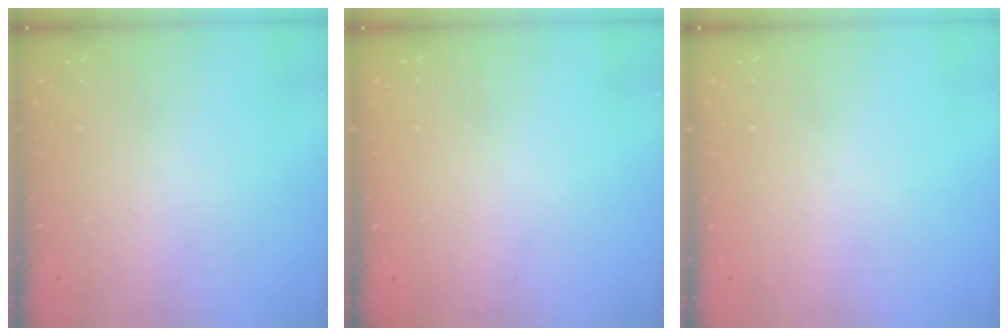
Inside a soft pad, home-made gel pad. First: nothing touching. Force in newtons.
{"total": 0.0}
{"total": 0.0}